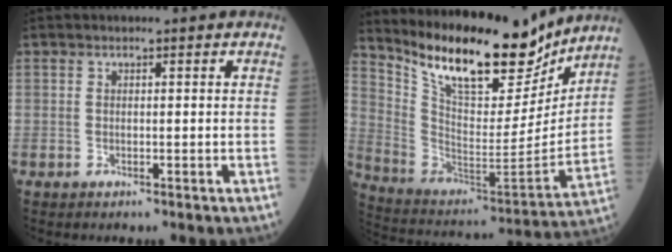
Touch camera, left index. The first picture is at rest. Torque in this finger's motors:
{"motor_torque": [1.12, -1.02, 0.61, 0.13]}